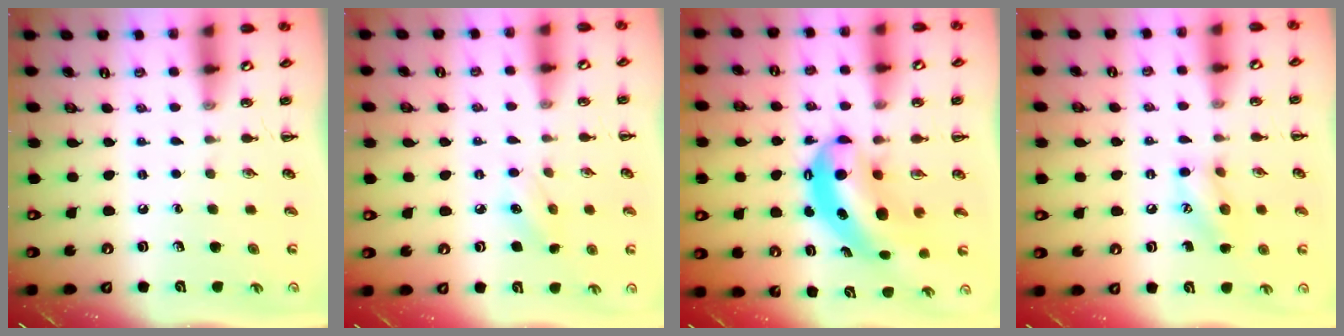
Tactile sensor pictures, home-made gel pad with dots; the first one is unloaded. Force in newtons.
{"total": 5.2, "press": 5.1, "slide": 1.3}
{"total": 9.2, "press": 8.9, "slide": 2.0}
{"total": 10.1, "press": 10.0, "slide": 1.3}